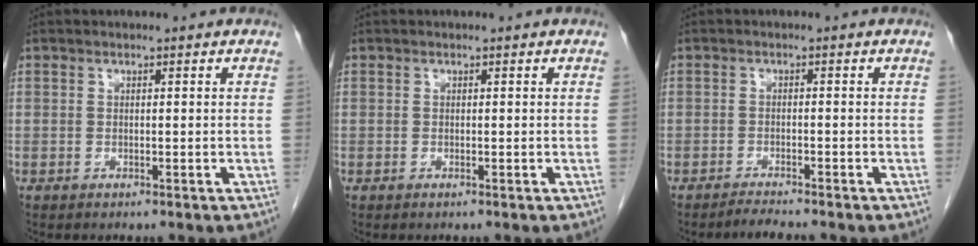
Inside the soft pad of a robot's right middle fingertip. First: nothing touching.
{"total": 0.0}
{"total": 2.2, "force": [-2.1, -0.4, 0.5], "torque": [-0.016, -0.010, -0.038]}